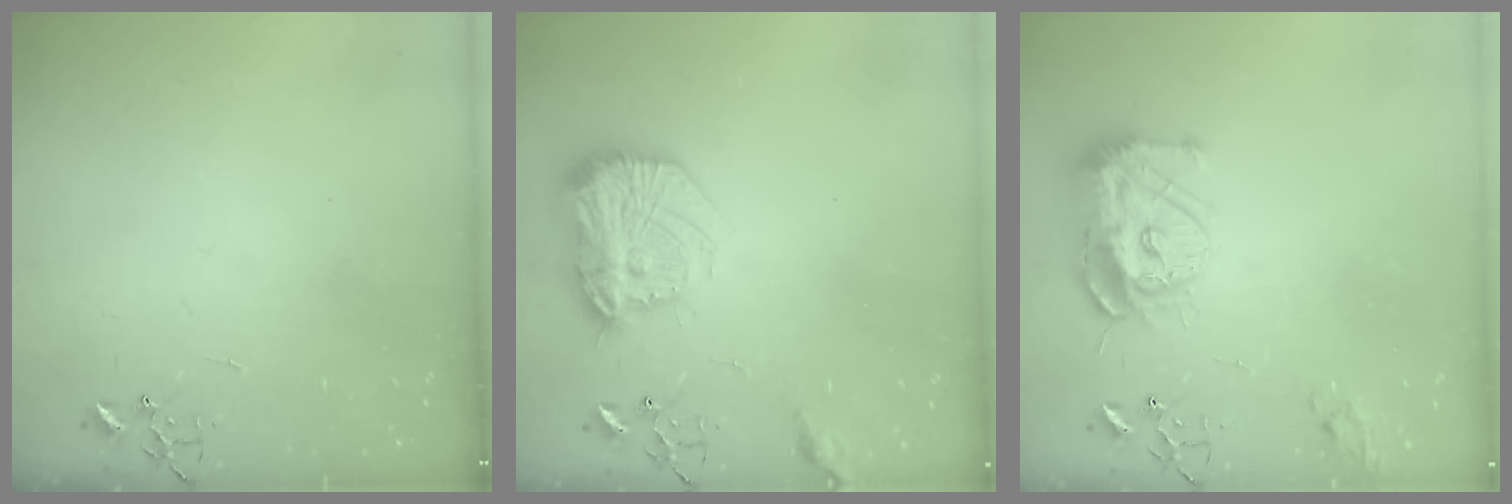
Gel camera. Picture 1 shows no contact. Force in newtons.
{"total": 18.4, "press": 18.3, "slide": 1.4}
{"total": 13.5, "press": 13.4, "slide": 1.2}